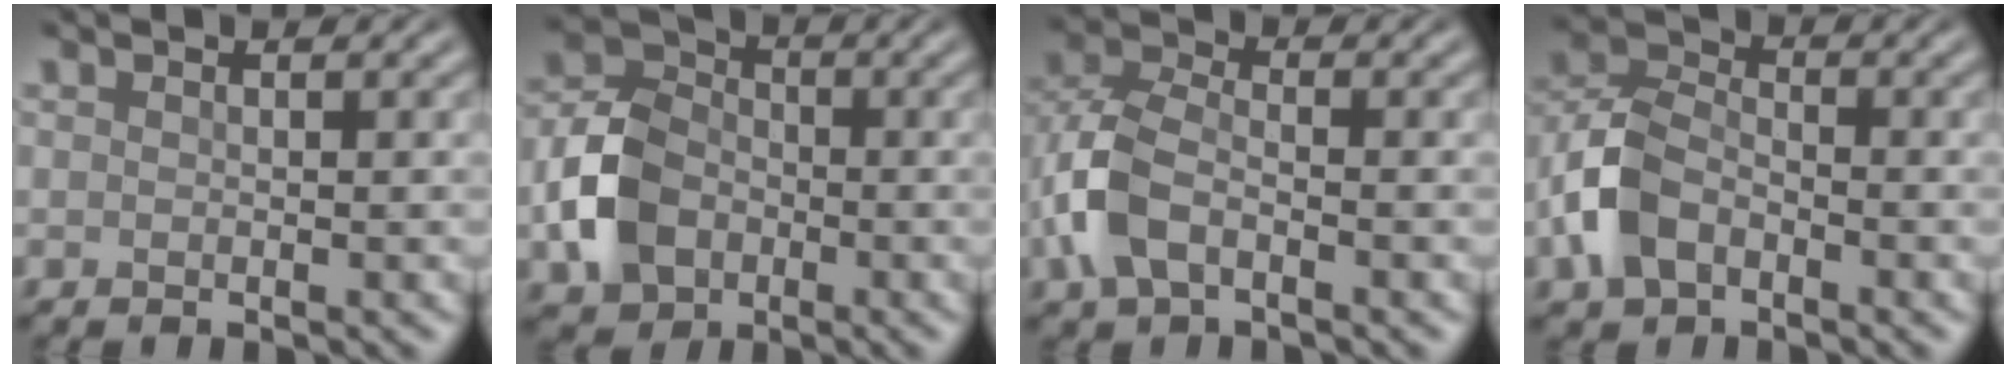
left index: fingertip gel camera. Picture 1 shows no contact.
{"total": 6.1, "force": [-2.0, 4.7, 3.4], "torque": [-0.071, 0.005, -0.051]}
{"total": 5.3, "force": [-1.8, 3.1, 3.9], "torque": [-0.098, 0.003, -0.049]}
{"total": 5.7, "force": [-2.5, 3.6, 3.6], "torque": [-0.083, 0.007, -0.061]}